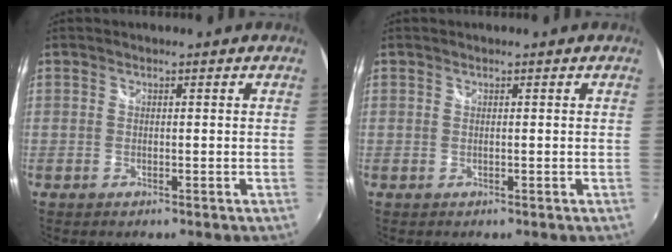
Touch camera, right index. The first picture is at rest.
{"total": 0.0}